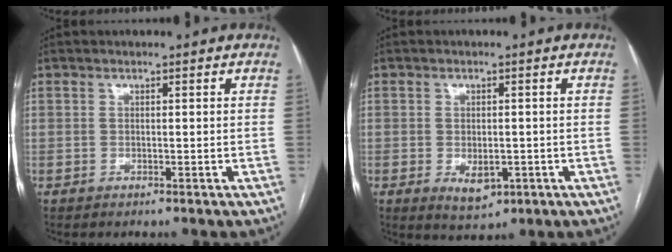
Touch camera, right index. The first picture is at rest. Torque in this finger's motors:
{"motor_torque": [0.42, 0.05, 0.28, 0.03]}